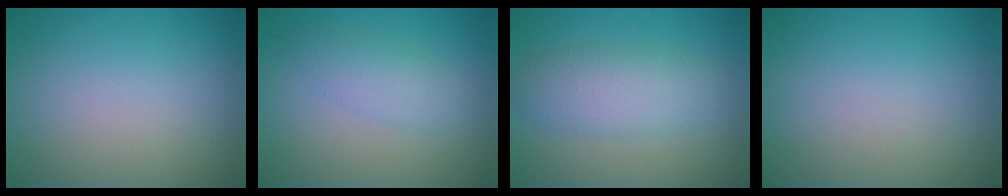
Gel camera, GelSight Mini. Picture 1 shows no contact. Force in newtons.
{"total": 2.5, "press": 2.5, "slide": 0.1}
{"total": 4.3, "press": 4.3, "slide": 0.1}
{"total": 0.0}